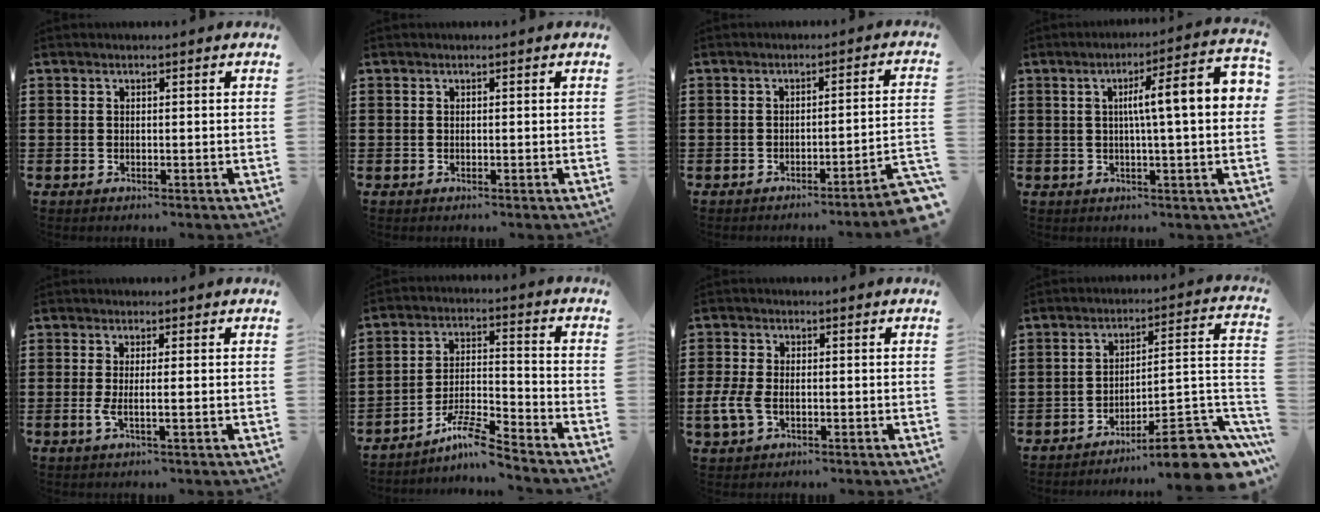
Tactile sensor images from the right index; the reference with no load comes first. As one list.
[{"total": 0.0}, {"total": 3.6, "force": [-2.8, -0.5, 2.3], "torque": [-0.040, -0.017, -0.056]}, {"total": 9.4, "force": [1.1, 0.7, 9.3], "torque": [-0.154, -0.003, 0.010]}, {"total": 2.5, "force": [-0.4, -0.2, 2.5], "torque": [-0.051, -0.012, -0.011]}, {"total": 7.6, "force": [-6.6, 0.5, 3.9], "torque": [-0.082, -0.003, -0.128]}, {"total": 3.8, "force": [-1.0, 2.4, 2.8], "torque": [-0.073, -0.004, -0.023]}, {"total": 10.1, "force": [-7.5, 1.8, 6.5], "torque": [-0.082, 0.010, -0.137]}]